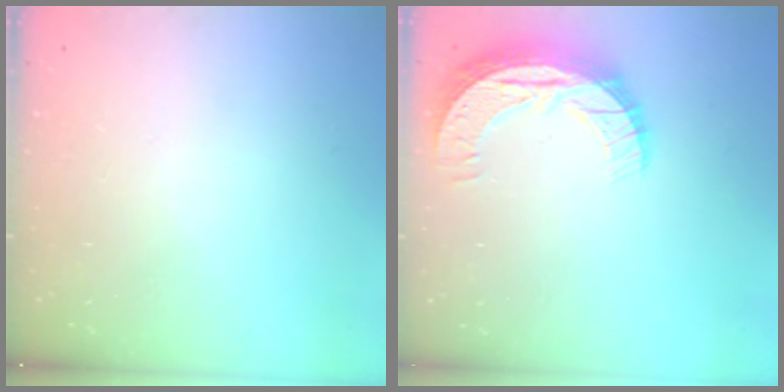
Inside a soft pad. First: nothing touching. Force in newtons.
{"total": 10.7, "press": 10.7, "slide": 0.8}